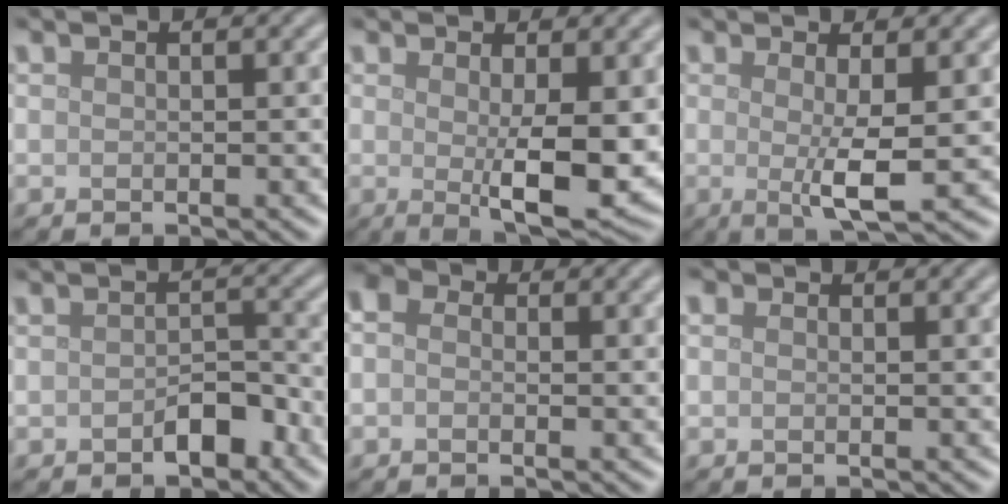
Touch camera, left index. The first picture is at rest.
{"total": 5.6, "force": [0.0, 1.2, 5.5], "torque": [-0.087, -0.017, 0.006]}
{"total": 3.7, "force": [0.0, 0.5, 3.6], "torque": [-0.063, -0.013, 0.002]}
{"total": 2.7, "force": [-1.5, 1.4, 1.7], "torque": [-0.023, 0.006, -0.025]}
{"total": 3.0, "force": [0.4, 2.3, 2.0], "torque": [-0.033, 0.011, -0.019]}
{"total": 0.9, "force": [0.3, 0.5, 0.6], "torque": [-0.007, -0.001, -0.005]}